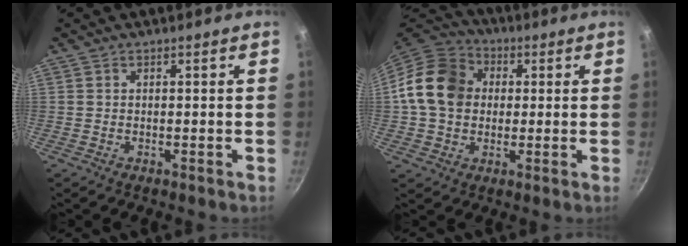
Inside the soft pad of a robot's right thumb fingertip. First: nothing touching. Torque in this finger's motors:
{"motor_torque": [0.54, 2.26, 1.06, -0.04, 0.47]}